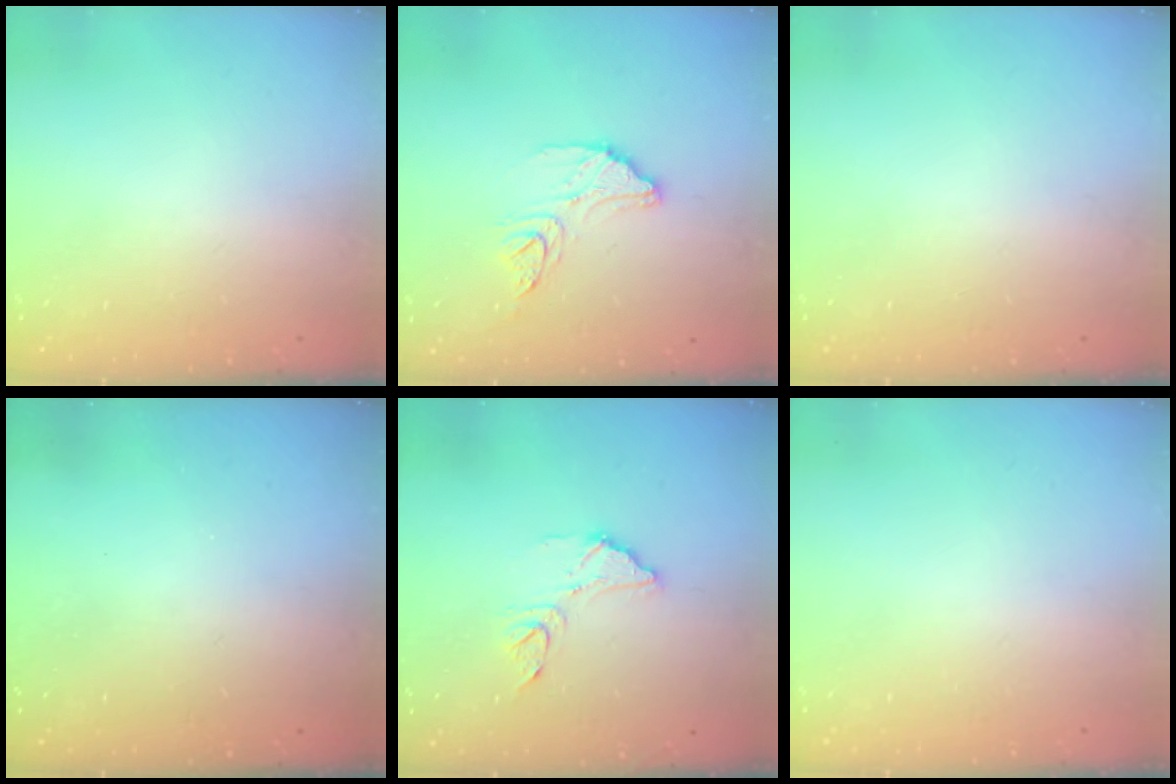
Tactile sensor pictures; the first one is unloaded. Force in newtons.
{"total": 13.5, "press": 13.5, "slide": 1.1}
{"total": 0.0}
{"total": 3.1, "press": 3.1, "slide": 0.1}
{"total": 10.9, "press": 10.8, "slide": 1.1}
{"total": 0.0}